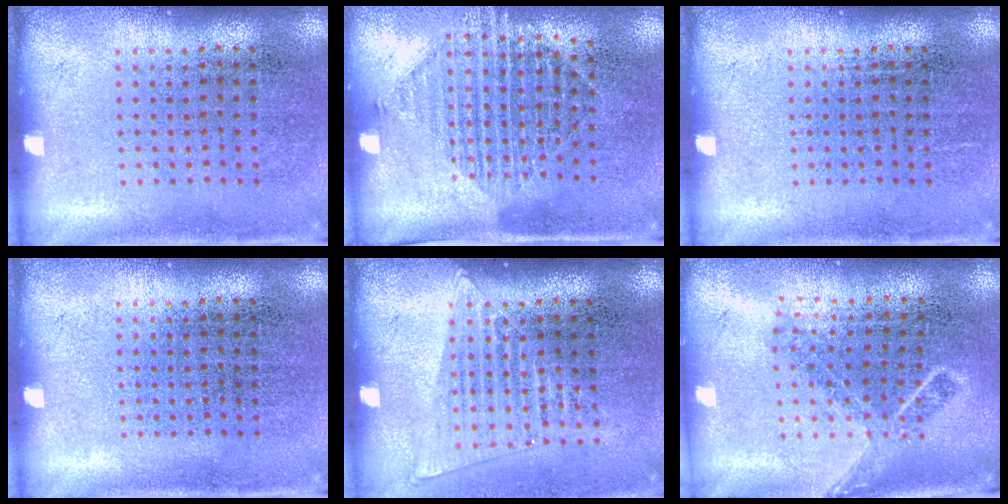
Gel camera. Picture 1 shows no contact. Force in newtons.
{"total": 1.6, "press": 1.3, "slide": 0.9}
{"total": 0.0}
{"total": 0.0}
{"total": 1.3, "press": 1.2, "slide": 0.6}
{"total": 1.8, "press": 1.4, "slide": 1.2}